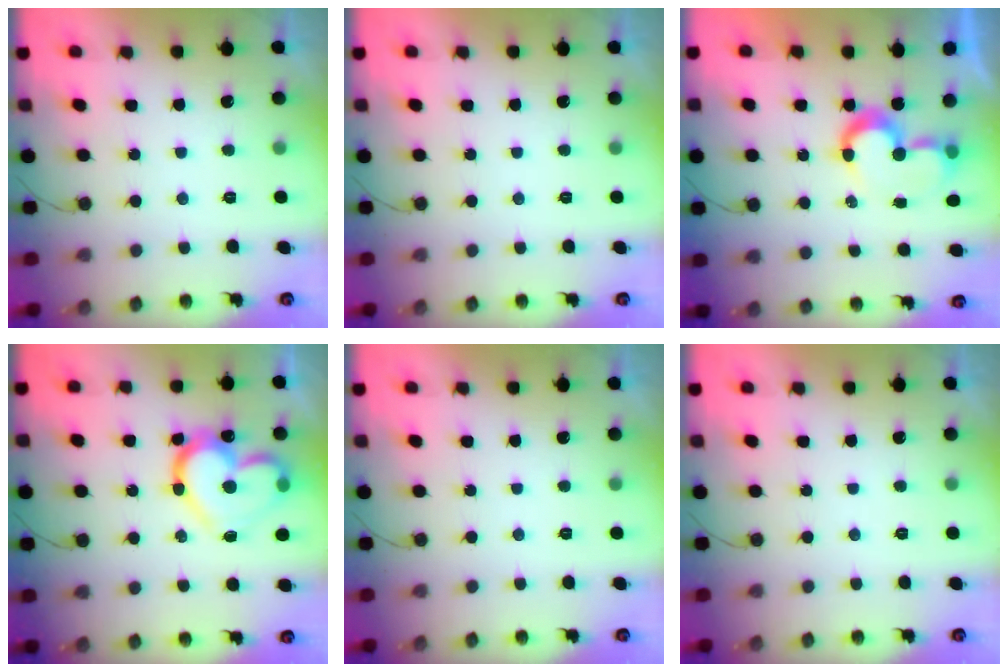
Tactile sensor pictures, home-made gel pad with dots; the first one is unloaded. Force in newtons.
{"total": 0.0}
{"total": 8.5, "press": 8.4, "slide": 0.2}
{"total": 18.2, "press": 18.2, "slide": 1.5}
{"total": 0.0}
{"total": 0.0}